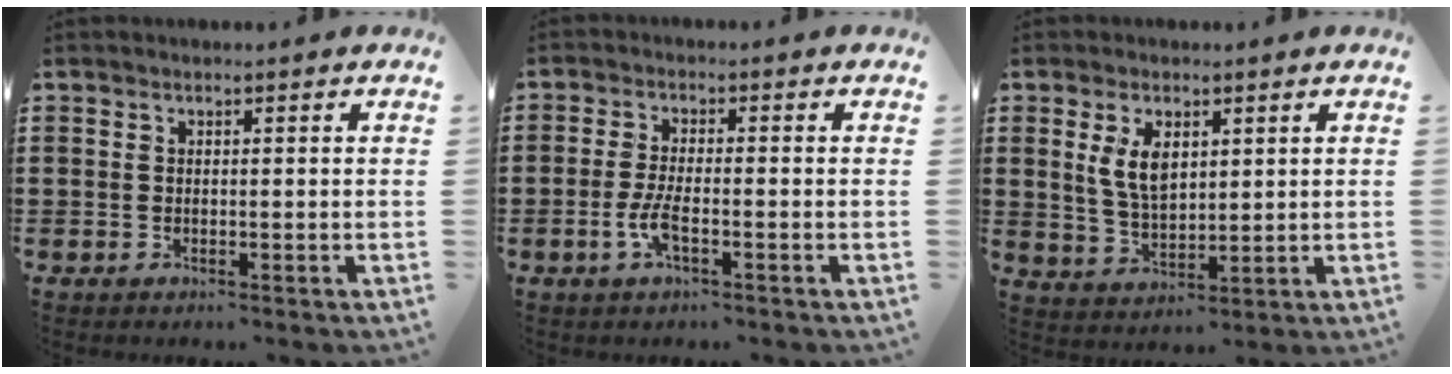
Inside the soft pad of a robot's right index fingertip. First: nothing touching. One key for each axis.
{"total": 3.8, "fx": -1.5, "fy": 0.9, "fz": 3.3, "tx": -0.083, "ty": -0.008, "tz": -0.035}
{"total": 5.6, "fx": 1.9, "fy": 2.9, "fz": 4.4, "tx": -0.095, "ty": 0.007, "tz": 0.033}